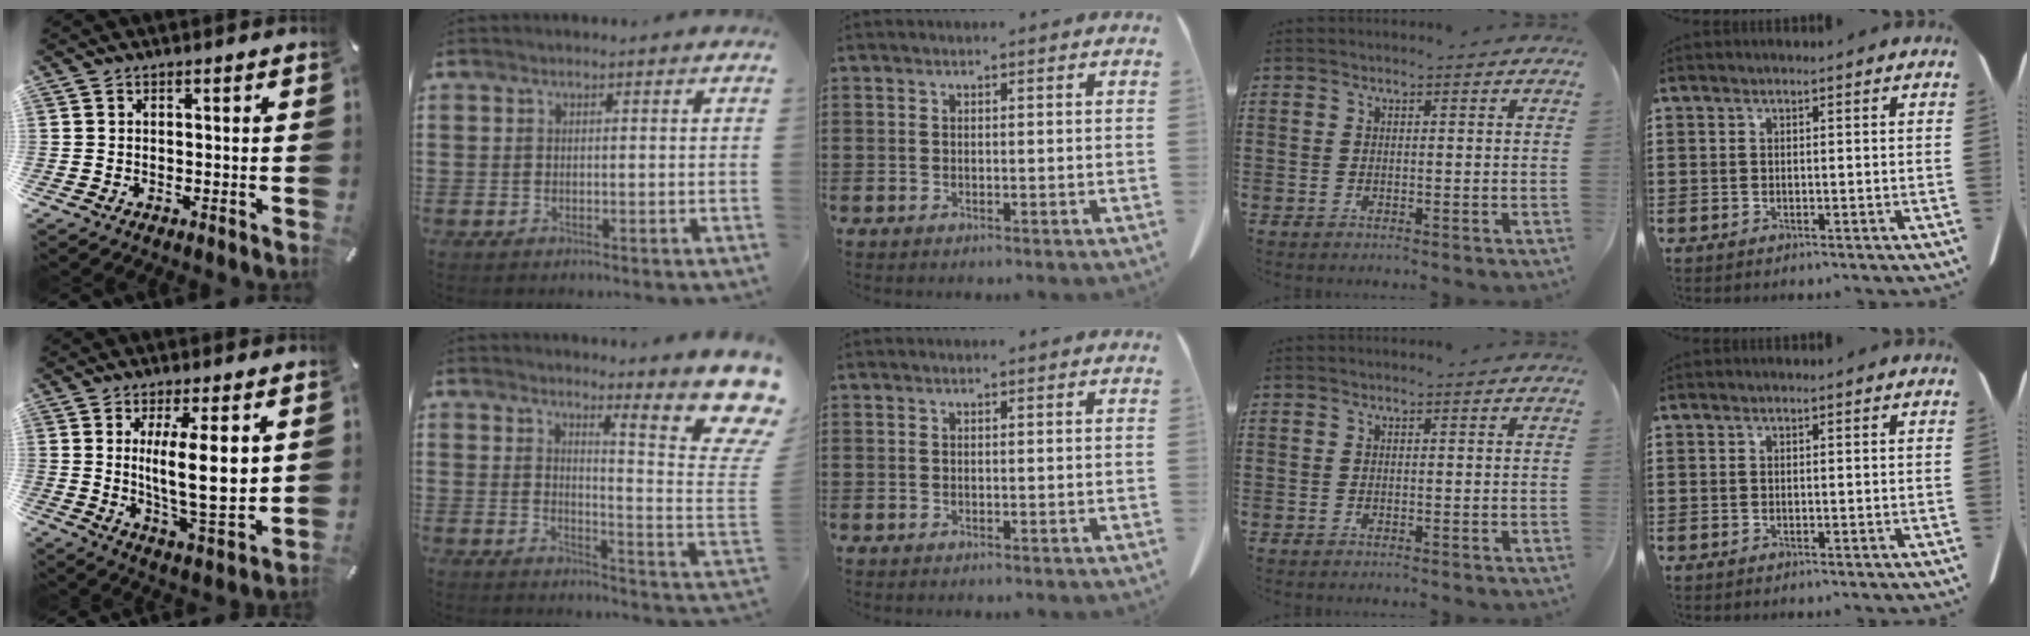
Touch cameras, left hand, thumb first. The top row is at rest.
{"thumb": {"total": 14.3, "force": [3.0, 3.9, 13.4], "torque": [-0.225, -0.023, 0.042]}, "index": {"total": 10.2, "force": [7.2, 1.1, 7.1], "torque": [-0.102, -0.069, 0.117]}}